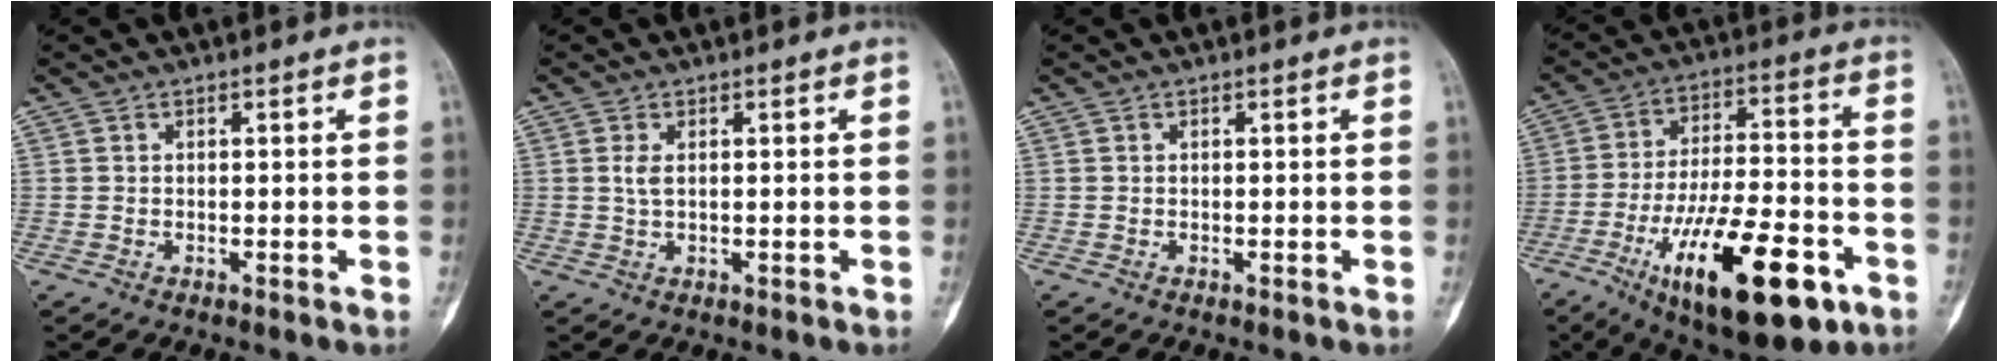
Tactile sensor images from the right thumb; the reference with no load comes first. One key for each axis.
{"total": 1.9, "fx": 0.5, "fy": 0.8, "fz": 1.6, "tx": -0.039, "ty": 0.003, "tz": 0.016}
{"total": 0.0}
{"total": 23.2, "fx": -10.2, "fy": 8.5, "fz": 19.0, "tx": -0.306, "ty": 0.039, "tz": -0.154}